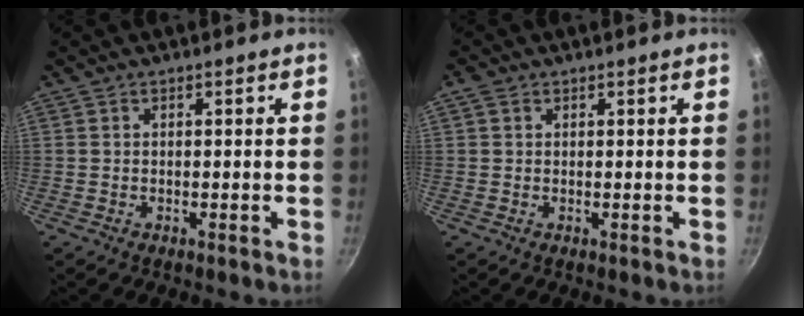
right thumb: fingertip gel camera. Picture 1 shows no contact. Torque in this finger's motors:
{"motor_torque": [0.89, 1.25, 0.17, 0.00, 0.14]}